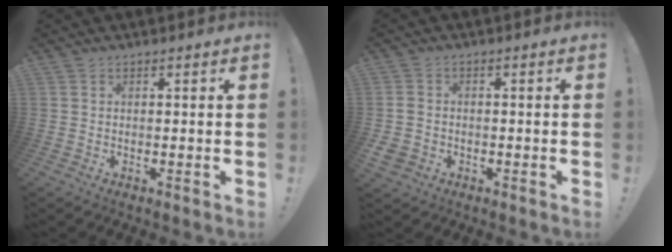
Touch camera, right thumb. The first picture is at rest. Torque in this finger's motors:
{"motor_torque": [1.65, 1.01, 0.84, -1.20, 0.07]}